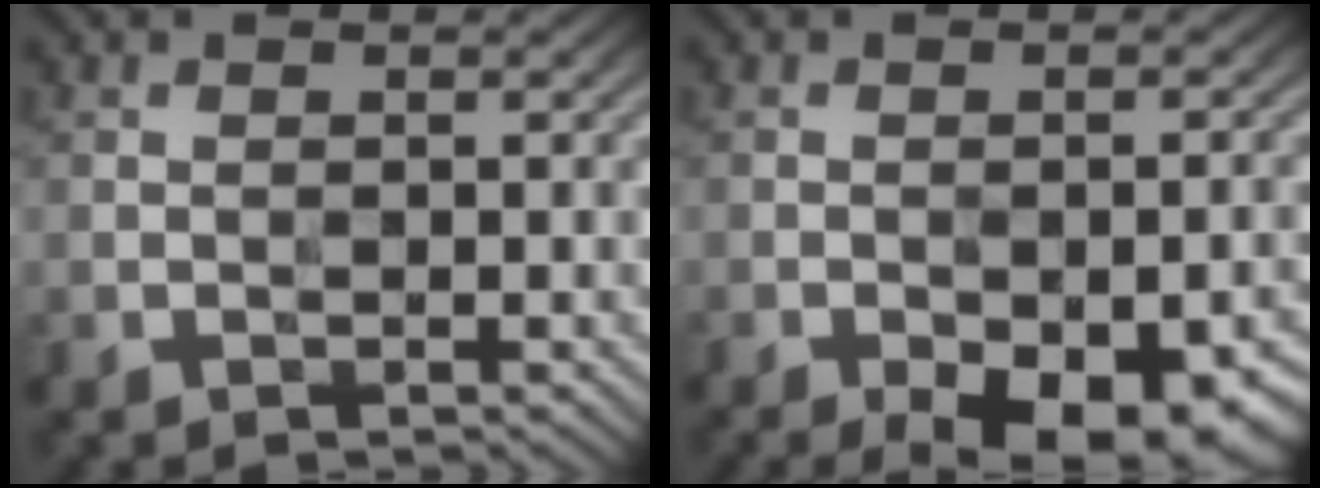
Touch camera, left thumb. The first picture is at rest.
{"total": 11.6, "force": [-7.0, 5.0, 7.8], "torque": [-0.094, -0.014, -0.081]}